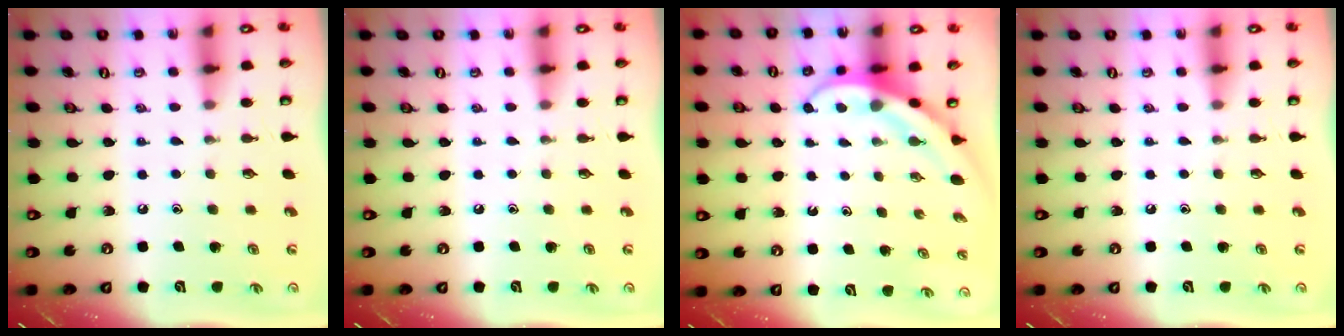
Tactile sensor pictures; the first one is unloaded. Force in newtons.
{"total": 0.0}
{"total": 4.0, "press": 4.0, "slide": 0.4}
{"total": 0.0}